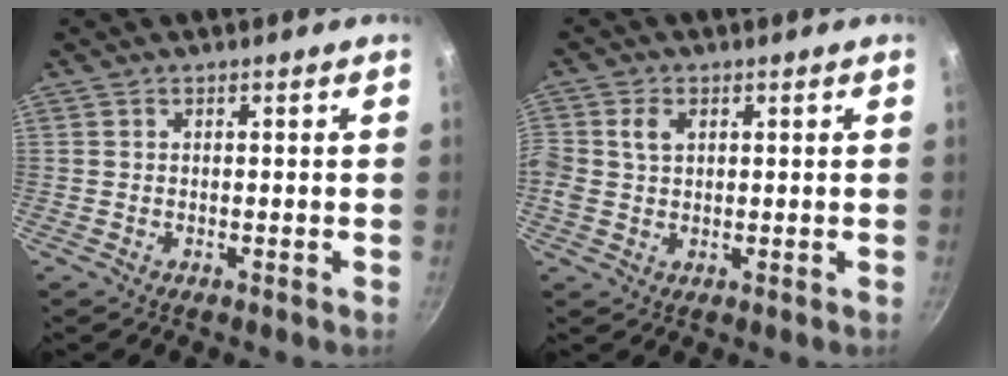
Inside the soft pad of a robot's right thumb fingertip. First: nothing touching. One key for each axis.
{"total": 4.3, "fx": 1.0, "fy": 3.2, "fz": 2.7, "tx": -0.047, "ty": 0.005, "tz": 0.015}